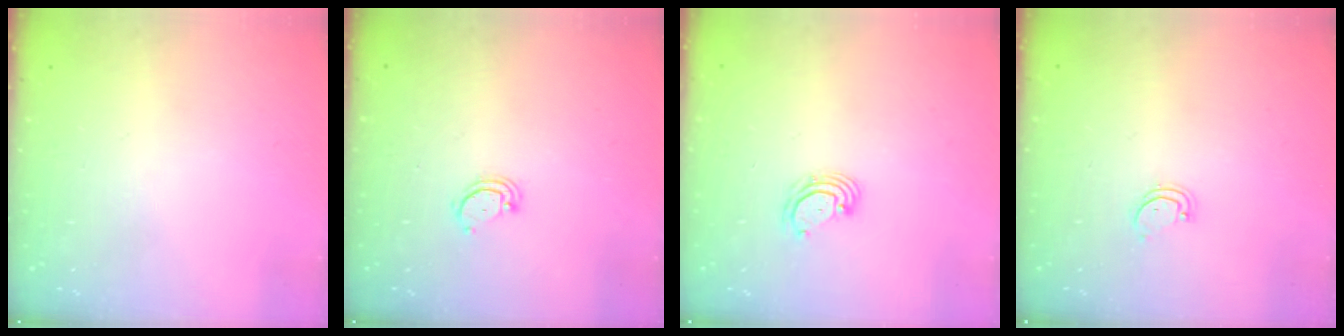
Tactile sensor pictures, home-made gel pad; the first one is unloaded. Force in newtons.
{"total": 2.9, "press": 2.9, "slide": 0.2}
{"total": 2.9, "press": 2.9, "slide": 0.1}
{"total": 1.9, "press": 1.9, "slide": 0.2}